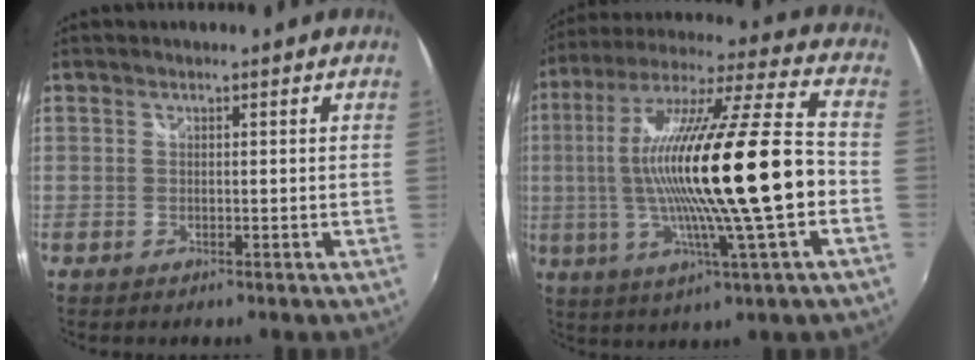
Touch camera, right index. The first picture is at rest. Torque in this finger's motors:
{"motor_torque": [1.36, -0.45, 1.06, 0.21]}